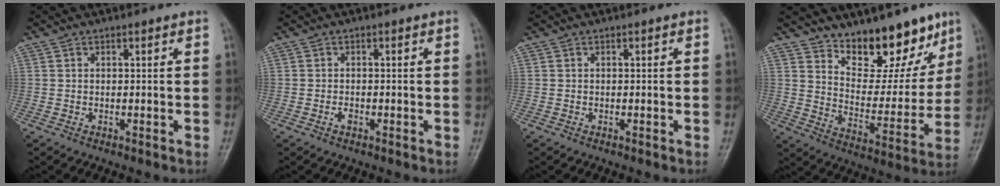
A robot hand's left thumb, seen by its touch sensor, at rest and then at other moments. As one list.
[{"total": 1.0, "force": [-0.5, 0.6, 0.6], "torque": [-0.009, 0.001, -0.008]}, {"total": 0.0}, {"total": 14.5, "force": [10.8, 6.6, 7.0], "torque": [-0.043, -0.080, 0.178]}]